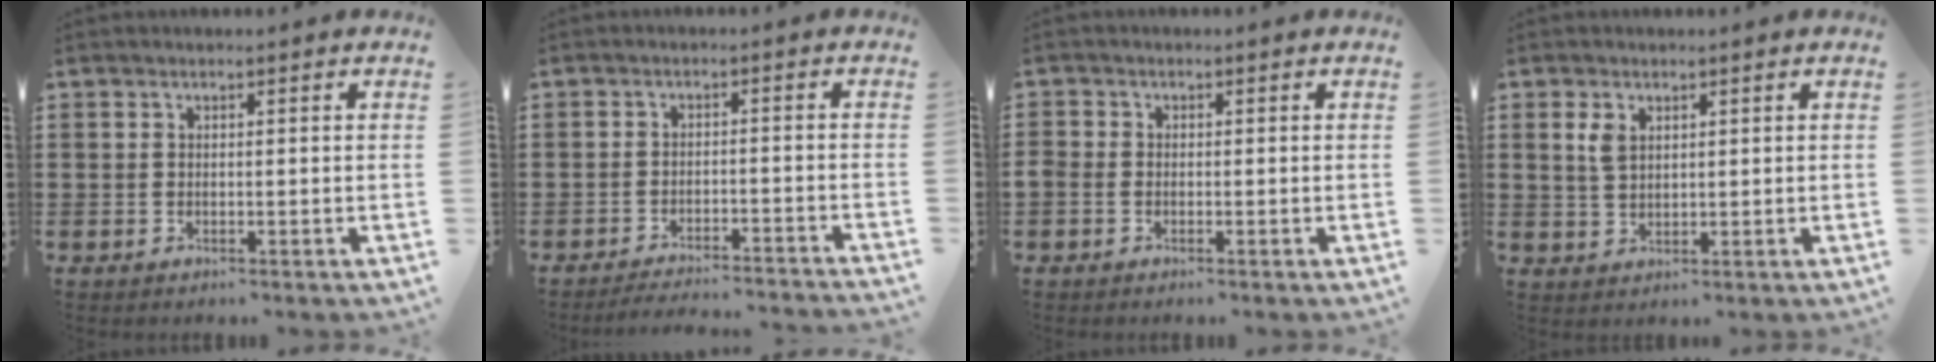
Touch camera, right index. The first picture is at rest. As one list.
[{"total": 3.1, "force": [-3.0, -0.2, 0.4], "torque": [-0.011, 0.000, -0.064]}, {"total": 1.1, "force": [-0.6, 0.8, 0.5], "torque": [-0.011, 0.002, -0.013]}, {"total": 2.8, "force": [1.1, 1.6, 2.0], "torque": [-0.044, 0.005, 0.020]}]